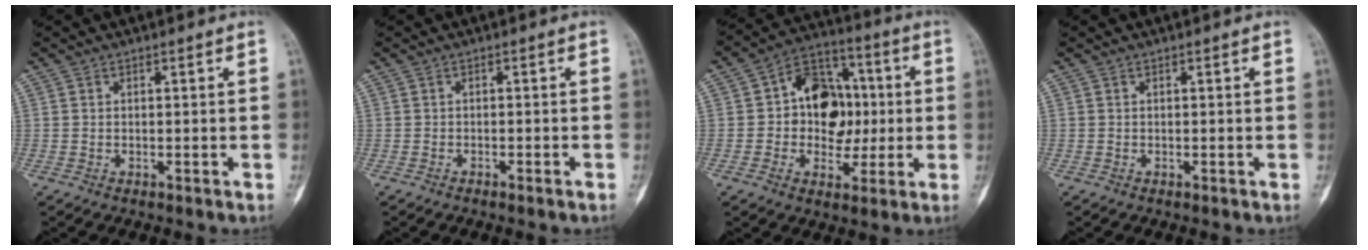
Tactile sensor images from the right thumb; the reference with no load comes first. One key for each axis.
{"total": 1.3, "fx": -1.0, "fy": -0.1, "fz": 0.9, "tx": -0.018, "ty": 0.006, "tz": -0.008}
{"total": 14.2, "fx": 0.6, "fy": 10.7, "fz": 9.3, "tx": -0.088, "ty": 0.025, "tz": 0.003}
{"total": 0.0}